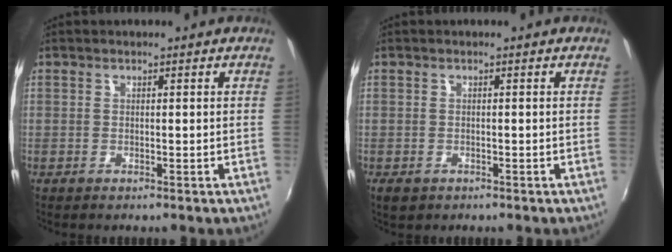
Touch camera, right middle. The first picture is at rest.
{"total": 2.2, "force": [-1.2, 1.5, 1.0], "torque": [-0.022, -0.008, -0.018]}